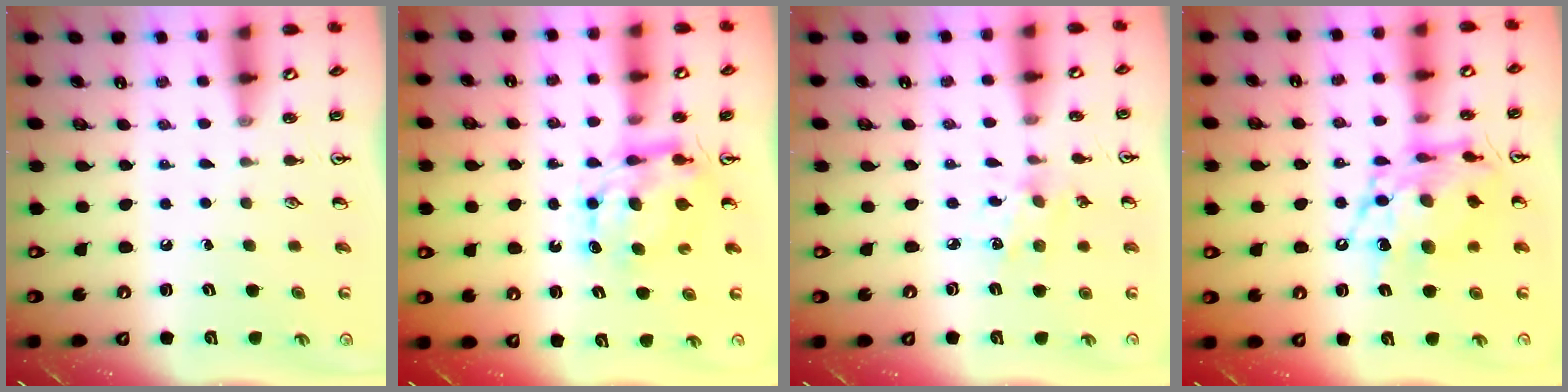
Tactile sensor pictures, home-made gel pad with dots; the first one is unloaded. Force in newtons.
{"total": 7.0, "press": 7.0, "slide": 0.6}
{"total": 3.4, "press": 3.2, "slide": 1.2}
{"total": 14.8, "press": 14.7, "slide": 1.3}